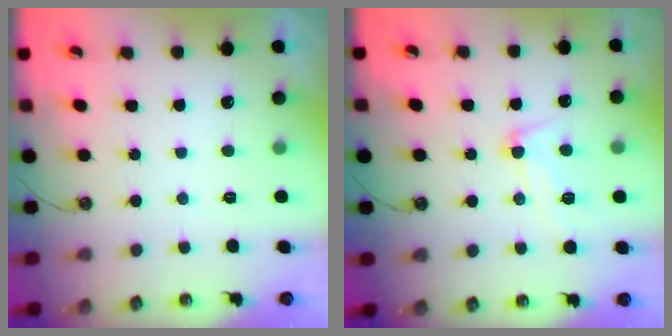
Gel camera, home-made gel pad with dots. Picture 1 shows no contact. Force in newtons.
{"total": 9.1, "press": 9.1, "slide": 1.0}